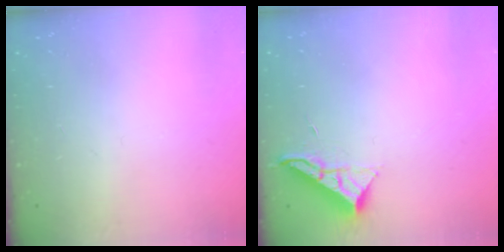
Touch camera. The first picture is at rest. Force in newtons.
{"total": 7.3, "press": 7.2, "slide": 0.5}